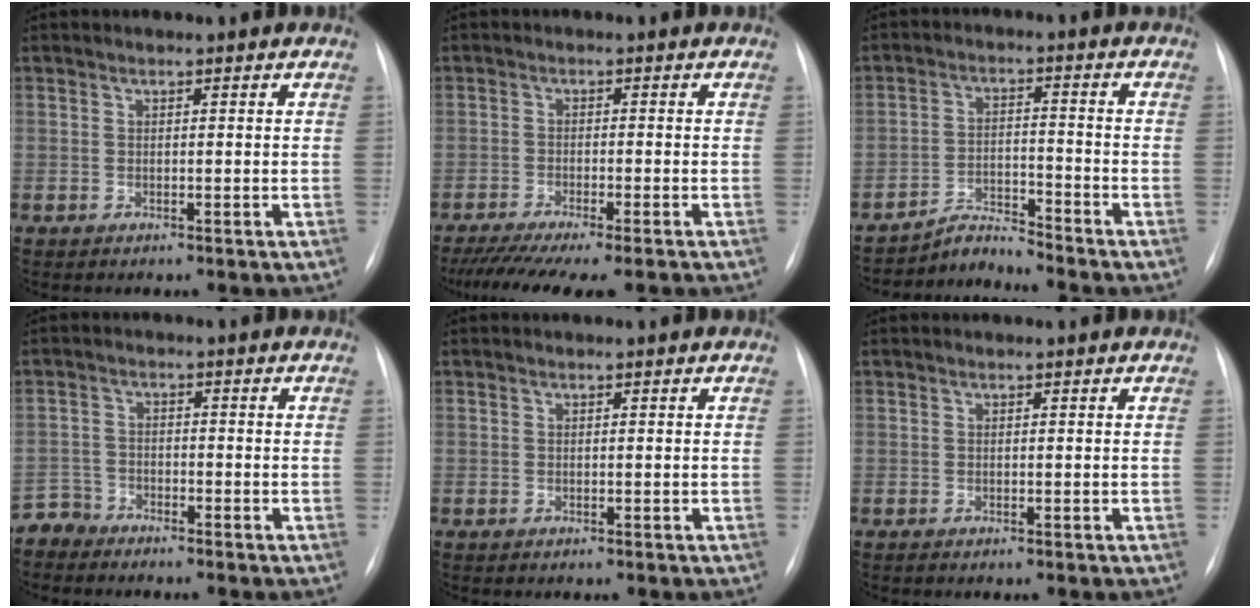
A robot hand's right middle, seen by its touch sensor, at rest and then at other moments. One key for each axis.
{"total": 11.2, "fx": -9.3, "fy": 0.6, "fz": 6.2, "tx": -0.087, "ty": -0.021, "tz": -0.140}
{"total": 4.3, "fx": -4.2, "fy": -0.8, "fz": -0.9, "tx": 0.013, "ty": -0.009, "tz": -0.070}
{"total": 3.0, "fx": -2.8, "fy": 0.6, "fz": -1.1, "tx": 0.026, "ty": -0.008, "tz": -0.054}
{"total": 0.0}
{"total": 0.0}